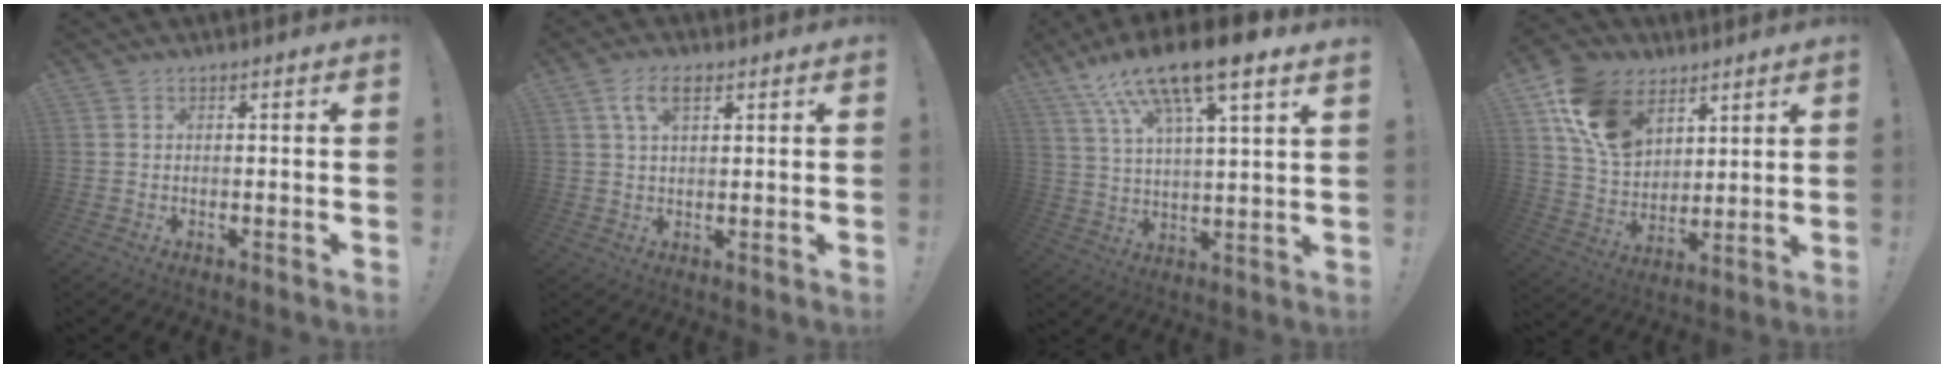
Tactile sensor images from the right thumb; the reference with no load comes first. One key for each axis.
{"total": 6.5, "fx": 3.0, "fy": 3.3, "fz": 4.8, "tx": -0.084, "ty": 0.004, "tz": 0.055}
{"total": 15.2, "fx": 11.0, "fy": 1.8, "fz": 10.3, "tx": -0.196, "ty": -0.066, "tz": 0.183}
{"total": 16.6, "fx": 8.7, "fy": 11.4, "fz": 8.4, "tx": -0.148, "ty": -0.036, "tz": 0.173}